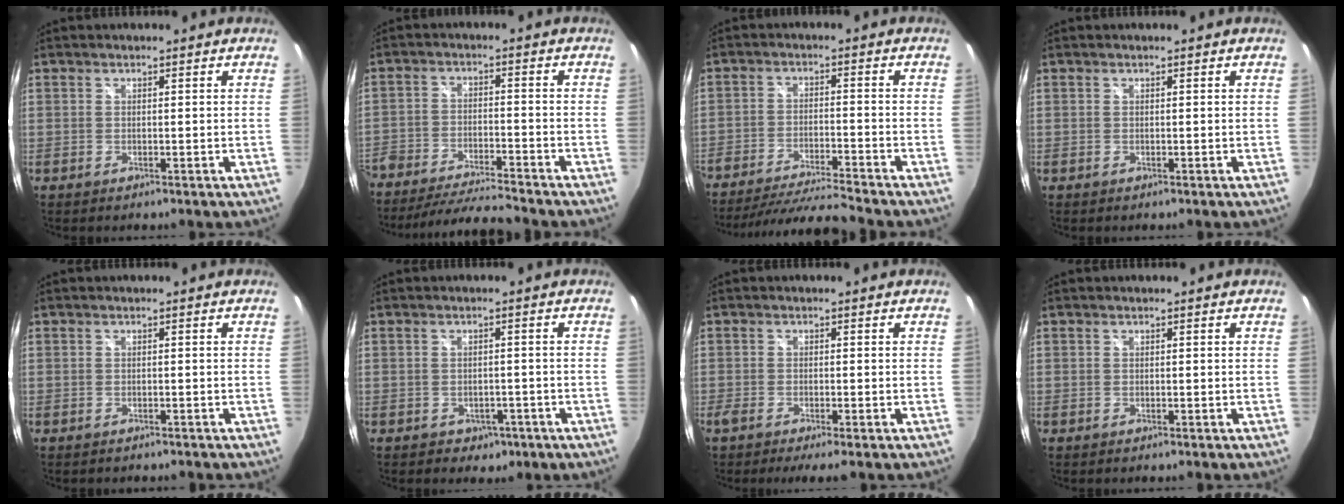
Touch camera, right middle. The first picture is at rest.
{"total": 14.2, "force": [-12.5, 2.5, 6.3], "torque": [-0.148, -0.021, -0.215]}
{"total": 12.5, "force": [-11.6, -0.4, 4.7], "torque": [-0.103, -0.014, -0.198]}
{"total": 0.0}
{"total": 1.5, "force": [-1.4, 0.6, 0.4], "torque": [-0.013, -0.008, -0.018]}
{"total": 3.8, "force": [-1.9, 3.0, 1.3], "torque": [-0.033, -0.002, -0.018]}
{"total": 3.9, "force": [-3.0, -0.1, 2.4], "torque": [-0.050, -0.020, -0.053]}
{"total": 0.0}